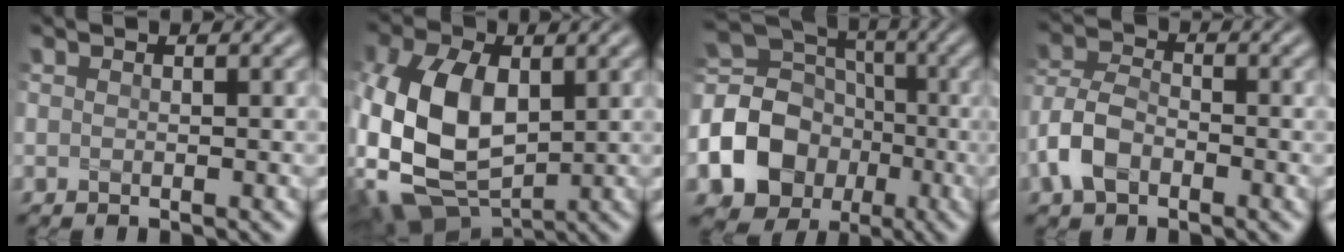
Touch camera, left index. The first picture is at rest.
{"total": 10.5, "force": [-0.1, 6.5, 8.3], "torque": [-0.206, 0.001, 0.000]}
{"total": 13.5, "force": [-3.4, 11.6, 6.0], "torque": [-0.135, -0.019, -0.076]}
{"total": 4.2, "force": [-2.1, 2.5, 2.6], "torque": [-0.059, 0.007, -0.052]}